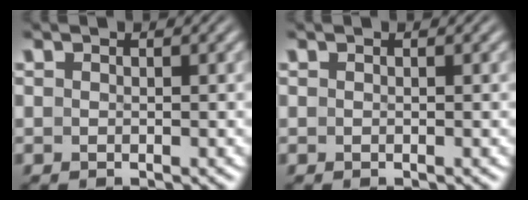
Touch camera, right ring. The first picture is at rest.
{"total": 1.2, "force": [-0.3, -1.1, -0.4], "torque": [0.014, -0.011, 0.005]}